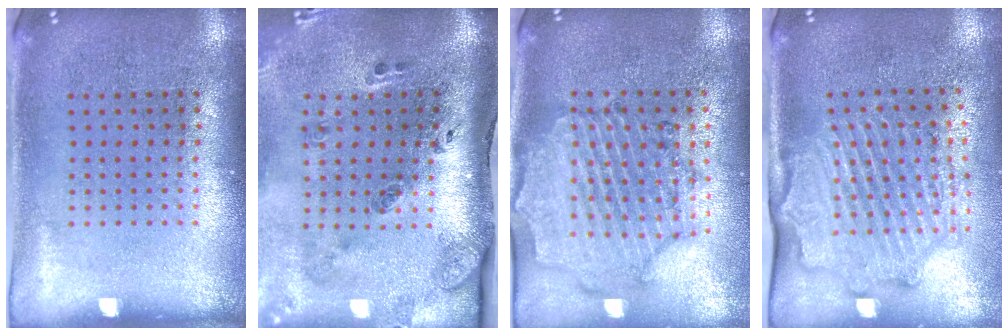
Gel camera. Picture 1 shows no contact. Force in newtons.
{"total": 3.2, "press": 1.9, "slide": 2.6}
{"total": 1.6, "press": 1.6, "slide": 0.3}
{"total": 2.2, "press": 2.2, "slide": 0.2}